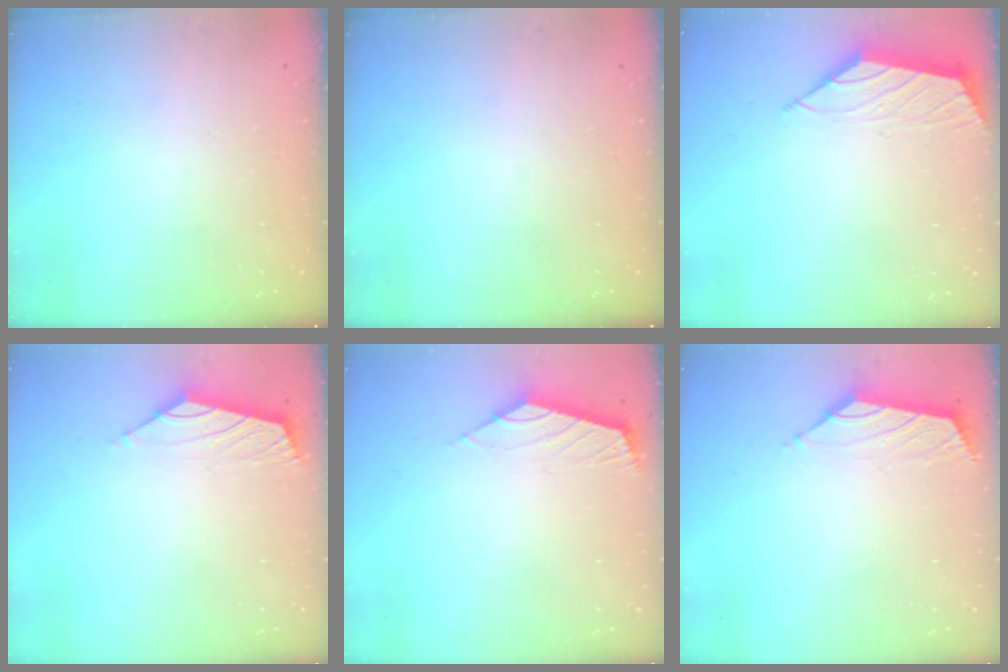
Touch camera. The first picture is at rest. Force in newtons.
{"total": 0.0}
{"total": 0.8, "press": 0.7, "slide": 0.4}
{"total": 1.8, "press": 1.6, "slide": 0.6}
{"total": 2.4, "press": 2.3, "slide": 0.6}
{"total": 1.6, "press": 1.4, "slide": 0.7}